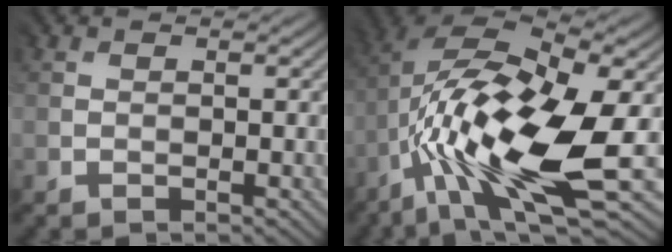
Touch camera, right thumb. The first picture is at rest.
{"total": 16.8, "force": [-3.2, 6.8, 15.0], "torque": [-0.281, 0.004, -0.060]}